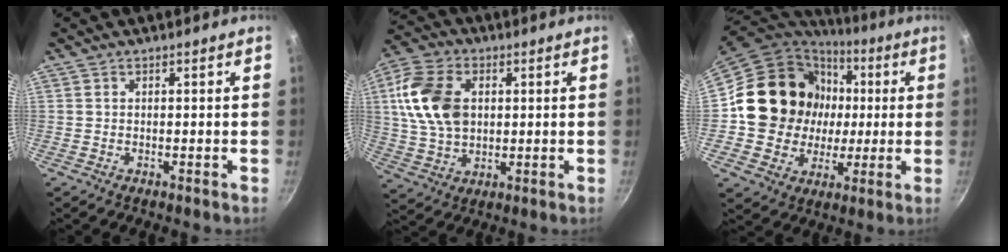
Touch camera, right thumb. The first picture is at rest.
{"total": 14.7, "force": [2.6, 10.1, 10.4], "torque": [-0.189, 0.005, 0.047]}
{"total": 19.3, "force": [2.4, 17.6, 7.5], "torque": [-0.115, 0.020, 0.049]}